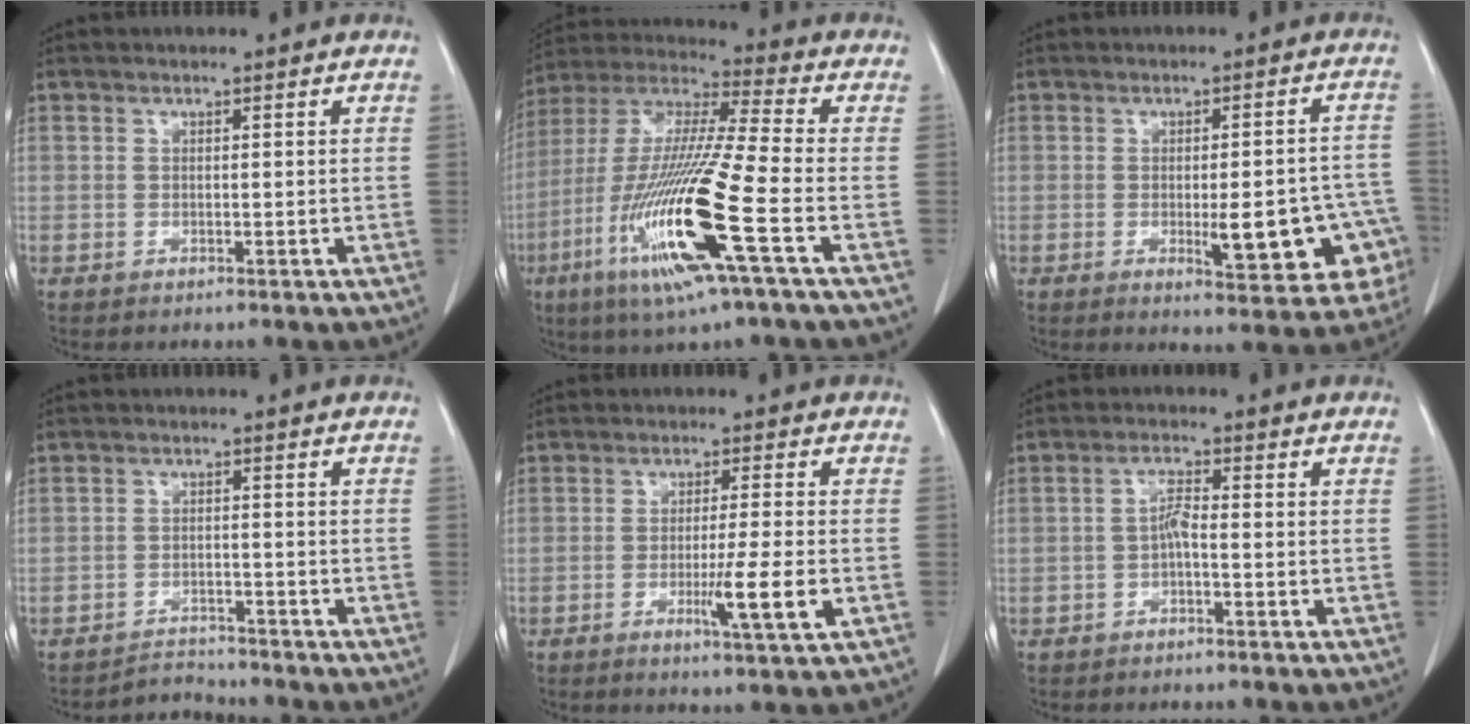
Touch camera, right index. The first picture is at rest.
{"total": 20.0, "force": [-7.2, 0.3, 18.7], "torque": [-0.410, -0.034, -0.145]}
{"total": 12.0, "force": [-3.5, 3.3, 10.9], "torque": [-0.096, 0.016, -0.035]}
{"total": 3.2, "force": [-3.0, 0.4, -1.2], "torque": [0.022, -0.004, -0.047]}
{"total": 6.7, "force": [-2.0, -0.6, 6.3], "torque": [-0.103, -0.016, -0.032]}
{"total": 2.5, "force": [-0.7, 0.6, 2.4], "torque": [-0.044, 0.005, -0.013]}